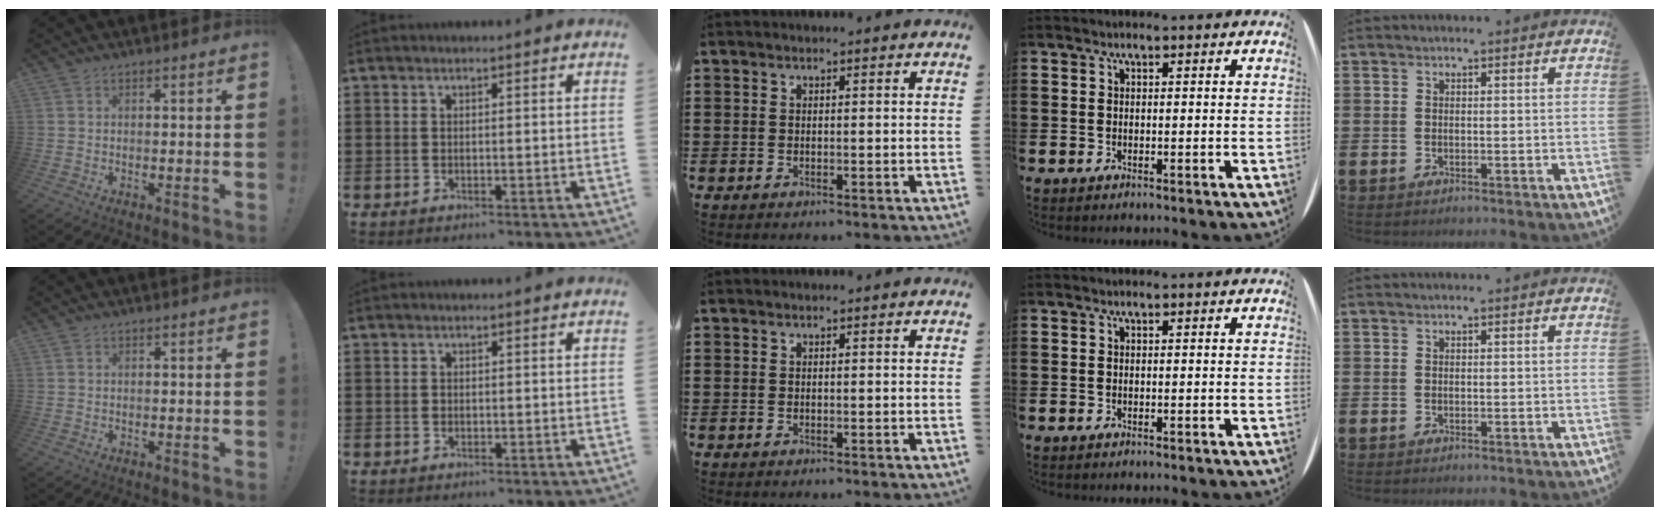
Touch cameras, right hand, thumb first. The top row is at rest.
{}